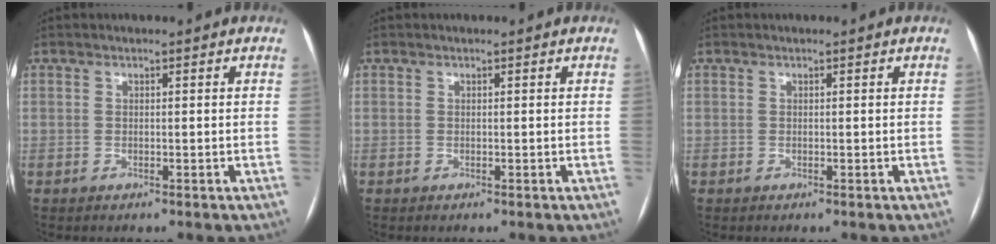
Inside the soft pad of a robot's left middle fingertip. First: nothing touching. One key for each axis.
{"total": 0.0}
{"total": 0.0}